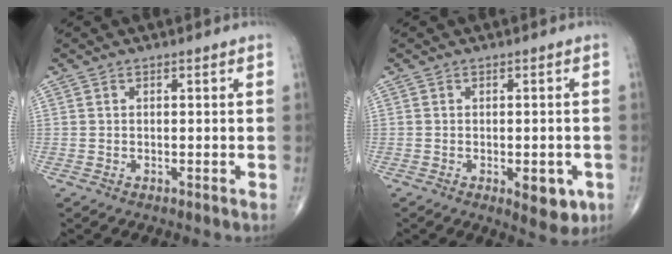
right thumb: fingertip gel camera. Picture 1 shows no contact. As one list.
[{"total": 5.9, "force": [-2.1, 2.7, 4.8], "torque": [-0.044, -0.003, -0.018]}]